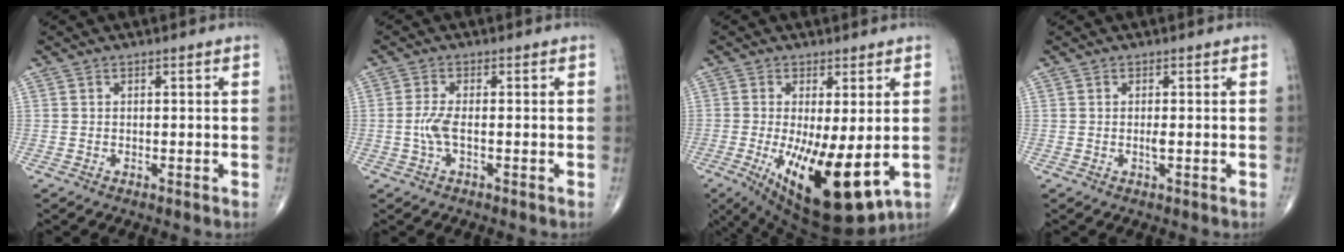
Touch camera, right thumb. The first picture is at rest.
{"total": 3.2, "force": [-0.6, 0.9, 3.0], "torque": [-0.076, -0.002, -0.016]}
{"total": 16.8, "force": [-3.4, 5.7, 15.4], "torque": [-0.253, -0.034, -0.032]}
{"total": 1.0, "force": [-0.2, 0.2, 1.0], "torque": [-0.017, -0.002, -0.003]}